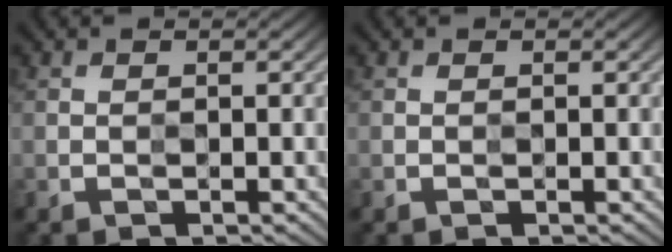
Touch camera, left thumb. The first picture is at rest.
{"total": 0.0}